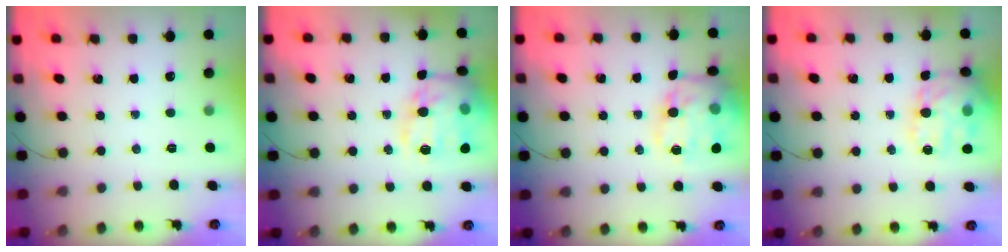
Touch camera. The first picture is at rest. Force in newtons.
{"total": 17.7, "press": 17.7, "slide": 1.2}
{"total": 16.6, "press": 16.5, "slide": 1.6}
{"total": 18.4, "press": 18.3, "slide": 1.6}